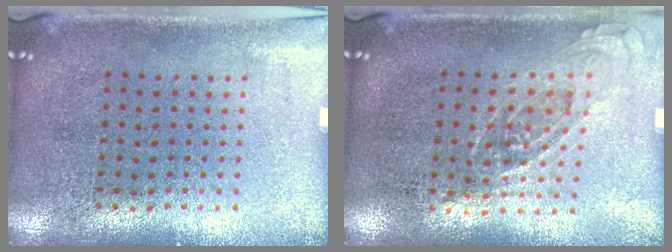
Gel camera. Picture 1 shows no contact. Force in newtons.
{"total": 0.7, "press": 0.7, "slide": 0.3}